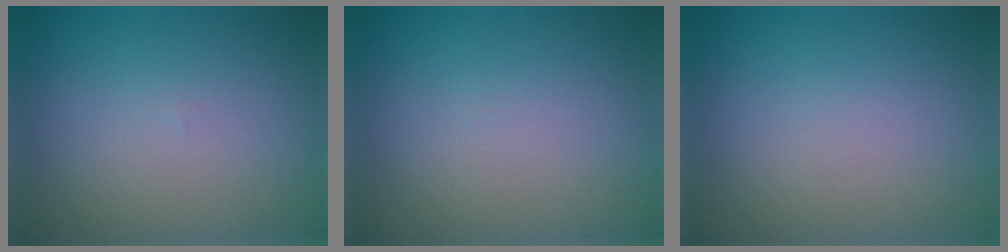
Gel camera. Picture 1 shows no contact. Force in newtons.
{"total": 0.0}
{"total": 0.0}